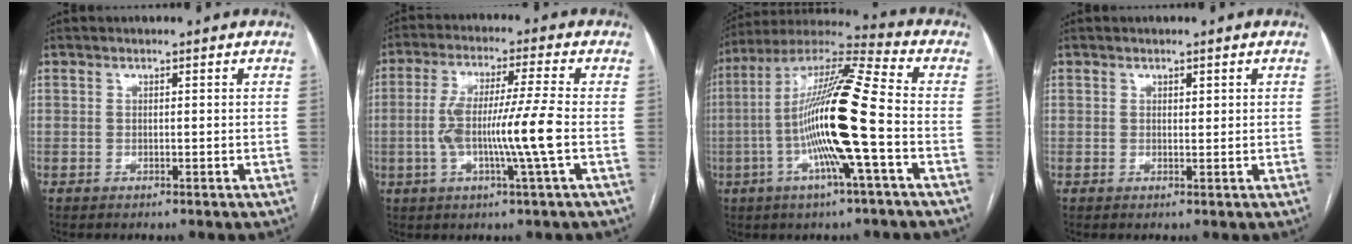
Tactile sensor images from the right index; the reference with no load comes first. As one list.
[{"total": 10.3, "force": [-1.8, -0.8, 10.1], "torque": [-0.195, 0.001, -0.037]}, {"total": 17.7, "force": [-3.4, 0.0, 17.3], "torque": [-0.332, 0.002, -0.075]}, {"total": 0.8, "force": [0.4, 0.4, 0.5], "torque": [-0.005, -0.002, 0.006]}]